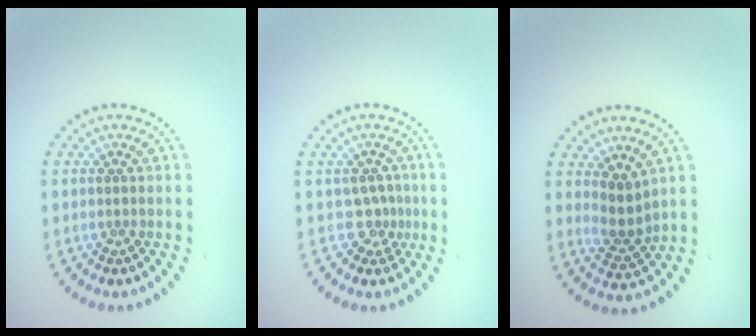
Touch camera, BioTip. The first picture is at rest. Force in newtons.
{"total": 2.0, "press": 1.3, "slide": 1.5}
{"total": 2.6, "press": 2.0, "slide": 1.7}